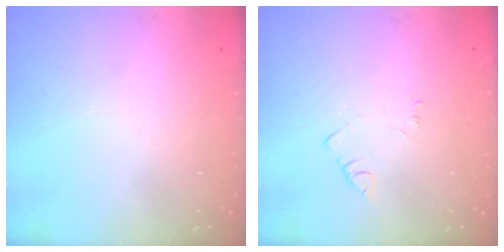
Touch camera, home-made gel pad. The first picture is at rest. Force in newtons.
{"total": 2.7, "press": 2.7, "slide": 0.4}